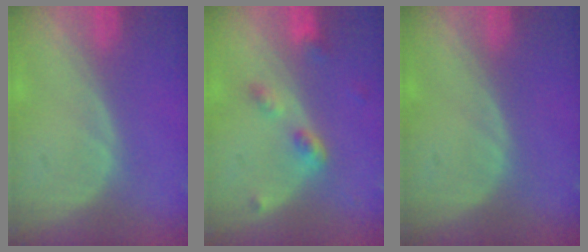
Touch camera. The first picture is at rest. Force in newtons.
{"total": 4.3, "press": 3.9, "slide": 1.8}
{"total": 0.0}